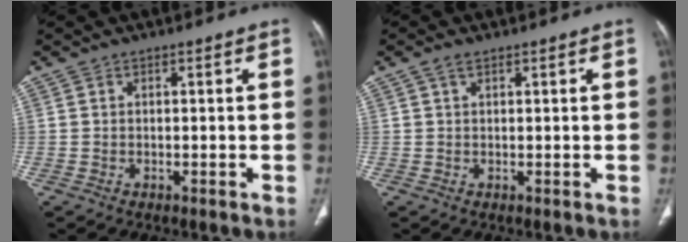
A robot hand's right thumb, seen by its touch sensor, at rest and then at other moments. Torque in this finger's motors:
{"motor_torque": [-0.55, 0.44, 0.07, -0.12, 0.00]}